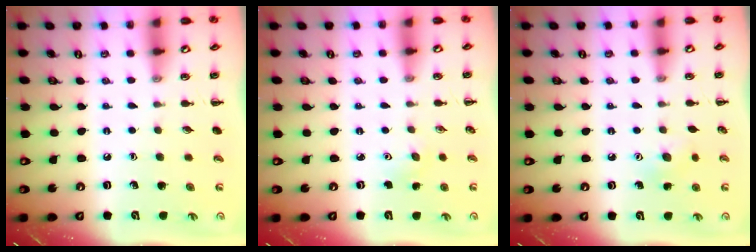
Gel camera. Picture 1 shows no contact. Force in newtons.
{"total": 3.2, "press": 3.1, "slide": 0.8}
{"total": 6.4, "press": 6.2, "slide": 1.4}